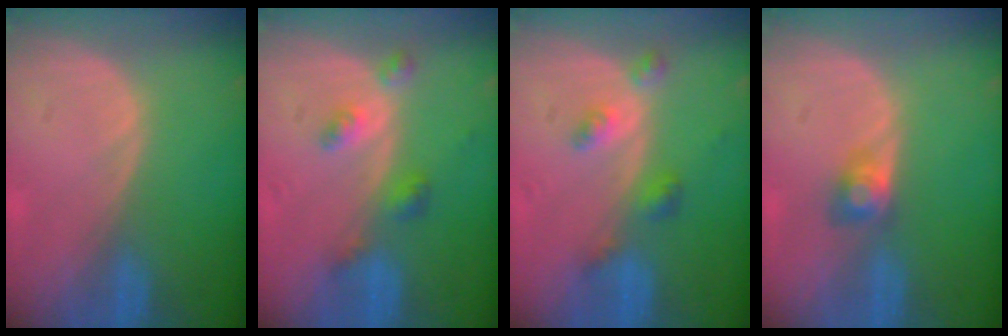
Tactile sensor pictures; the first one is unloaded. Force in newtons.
{"total": 4.3, "press": 4.0, "slide": 1.7}
{"total": 4.3, "press": 4.0, "slide": 1.7}
{"total": 2.6, "press": 2.5, "slide": 0.7}